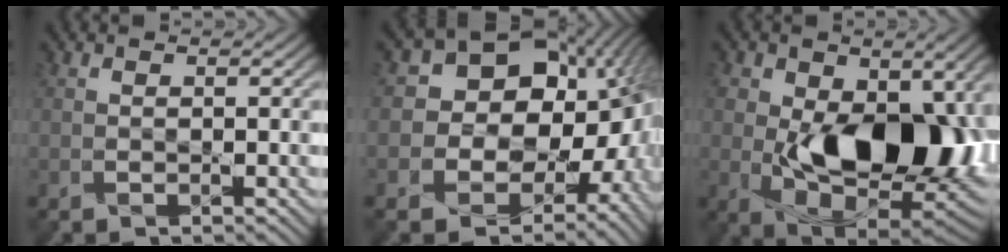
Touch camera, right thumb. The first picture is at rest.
{"total": 18.0, "force": [0.7, 14.5, 10.5], "torque": [-0.156, -0.012, 0.019]}
{"total": 15.2, "force": [-0.9, 9.6, 11.8], "torque": [-0.171, -0.024, -0.004]}